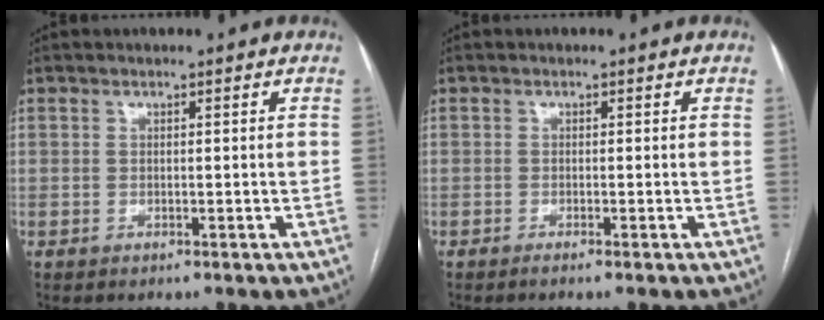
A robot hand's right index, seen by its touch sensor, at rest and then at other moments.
{"total": 0.8, "force": [-0.6, -0.1, 0.6], "torque": [-0.009, 0.000, -0.012]}